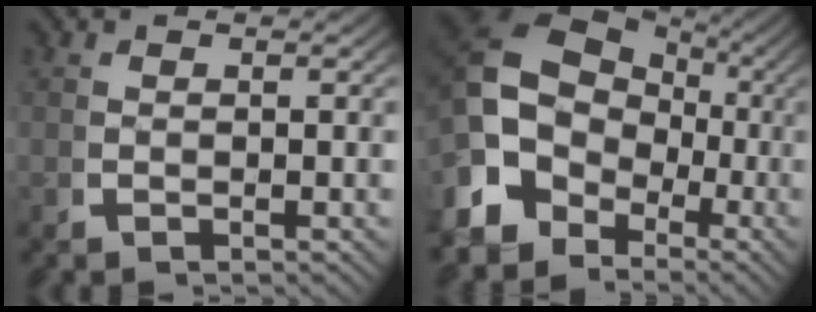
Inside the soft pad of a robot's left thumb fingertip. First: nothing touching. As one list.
[{"total": 12.2, "force": [0.4, 9.1, 8.1], "torque": [-0.174, -0.031, 0.019]}]